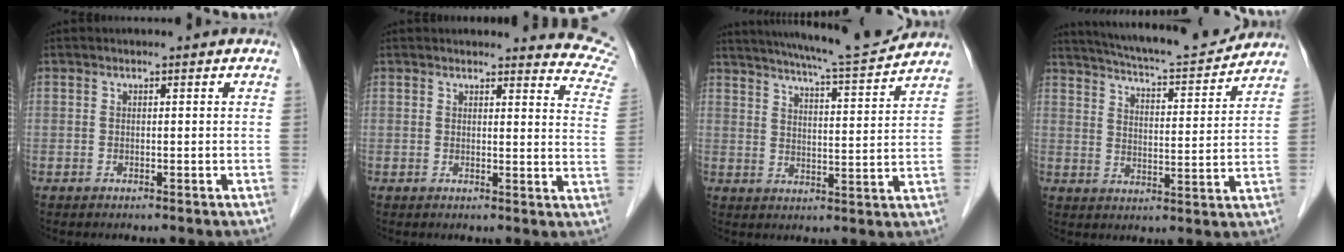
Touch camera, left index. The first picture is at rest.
{"total": 10.7, "force": [10.7, 0.3, 0.5], "torque": [0.026, -0.086, 0.078]}
{"total": 14.6, "force": [13.5, -0.4, 5.6], "torque": [-0.097, -0.014, 0.189]}
{"total": 16.0, "force": [14.9, 1.3, 5.7], "torque": [-0.098, 0.000, 0.215]}